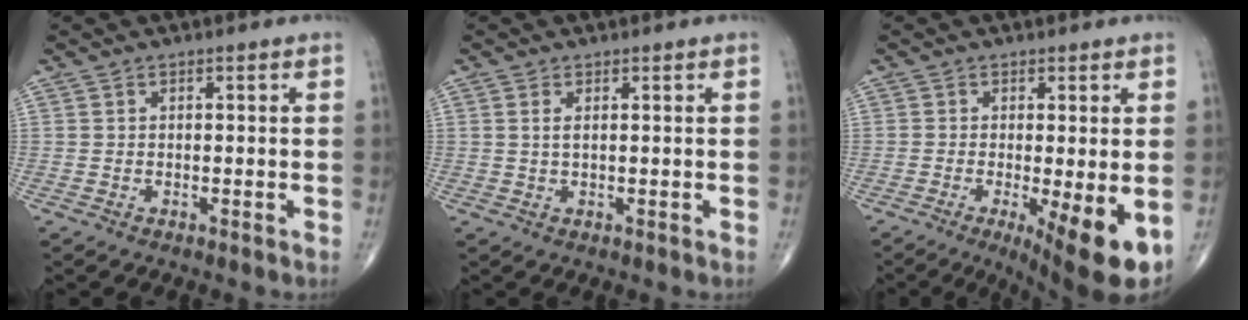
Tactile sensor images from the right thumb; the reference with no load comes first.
{"total": 1.3, "force": [0.4, 0.4, 1.2], "torque": [-0.027, 0.003, 0.011]}
{"total": 10.5, "force": [-3.4, 2.4, 9.7], "torque": [-0.138, -0.024, -0.046]}